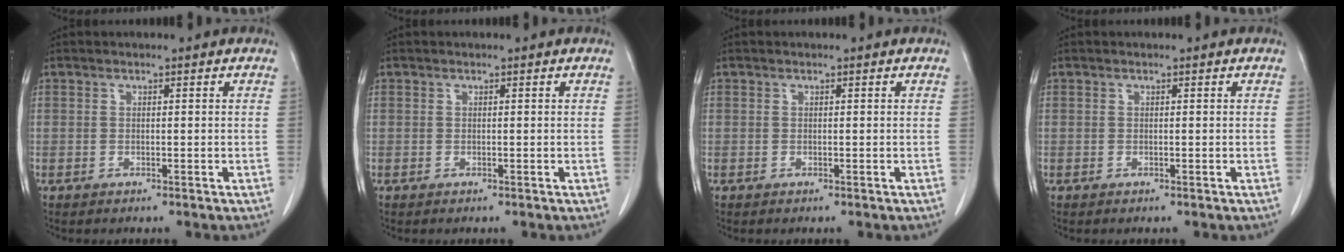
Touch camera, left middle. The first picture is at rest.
{"total": 0.0}
{"total": 0.0}
{"total": 0.0}